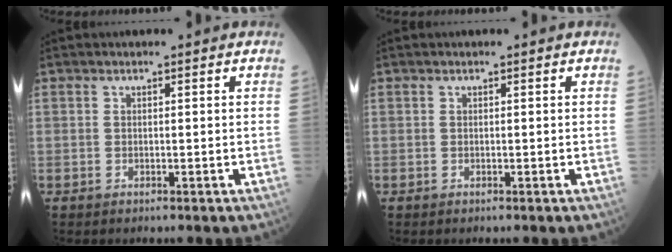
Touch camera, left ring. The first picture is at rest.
{"total": 0.0}